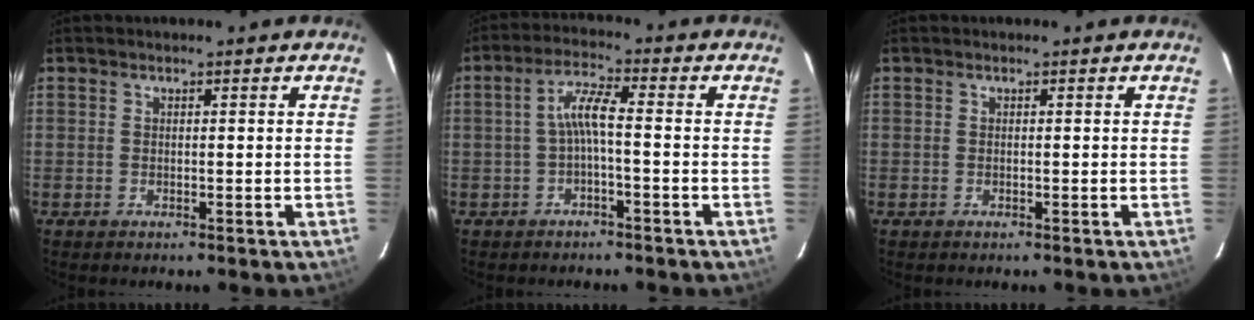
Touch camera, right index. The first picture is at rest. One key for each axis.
{"total": 4.4, "fx": -1.2, "fy": 0.4, "fz": 4.2, "tx": -0.092, "ty": 0.012, "tz": -0.023}
{"total": 0.0}